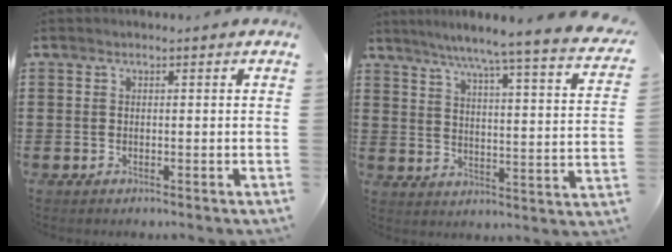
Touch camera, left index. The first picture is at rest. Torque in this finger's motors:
{"motor_torque": [2.14, 0.00, 0.45, 0.15]}